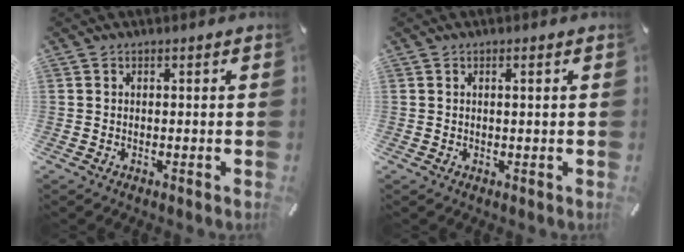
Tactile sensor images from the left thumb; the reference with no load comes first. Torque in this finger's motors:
{"motor_torque": [-0.18, -0.13, -0.06, 0.00, -0.02]}